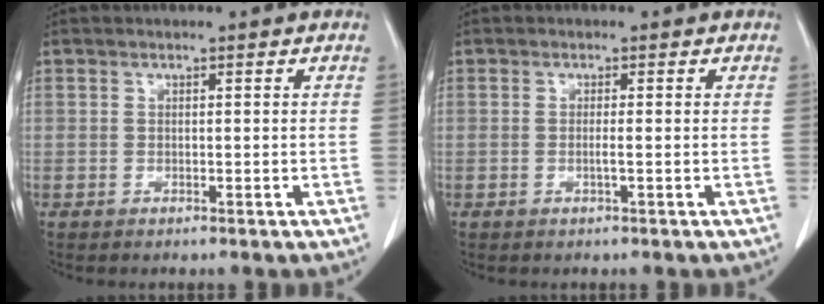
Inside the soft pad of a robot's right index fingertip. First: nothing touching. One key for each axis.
{"total": 1.1, "fx": -0.3, "fy": -0.2, "fz": 1.0, "tx": -0.020, "ty": -0.001, "tz": -0.006}